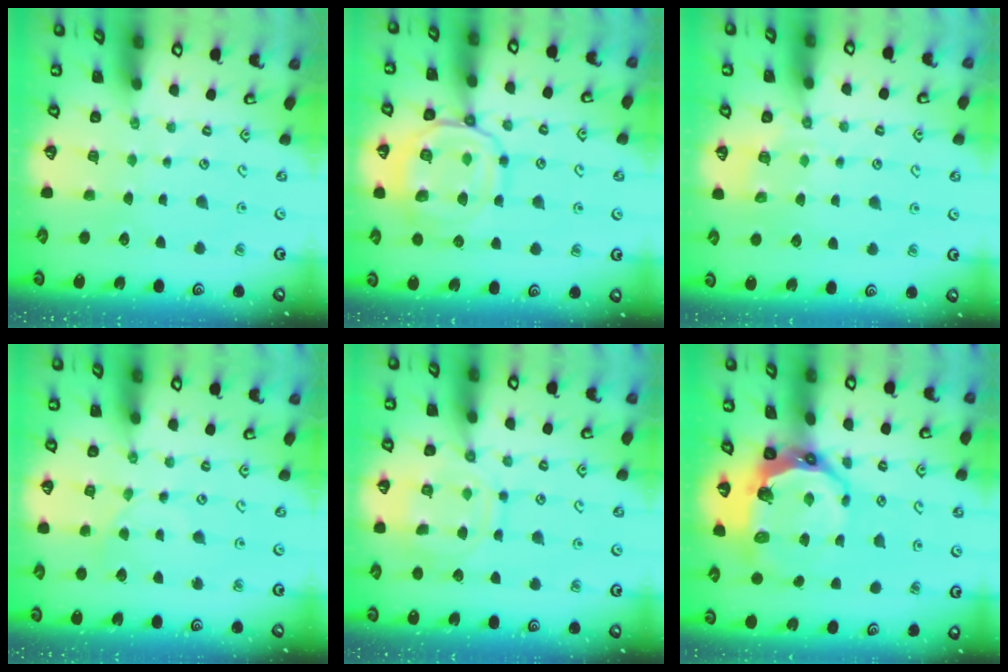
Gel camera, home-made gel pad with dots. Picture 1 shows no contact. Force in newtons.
{"total": 15.7, "press": 15.7, "slide": 1.4}
{"total": 5.2, "press": 5.1, "slide": 1.1}
{"total": 1.5, "press": 1.5, "slide": 0.4}
{"total": 12.8, "press": 12.8, "slide": 1.0}
{"total": 11.6, "press": 10.6, "slide": 4.9}